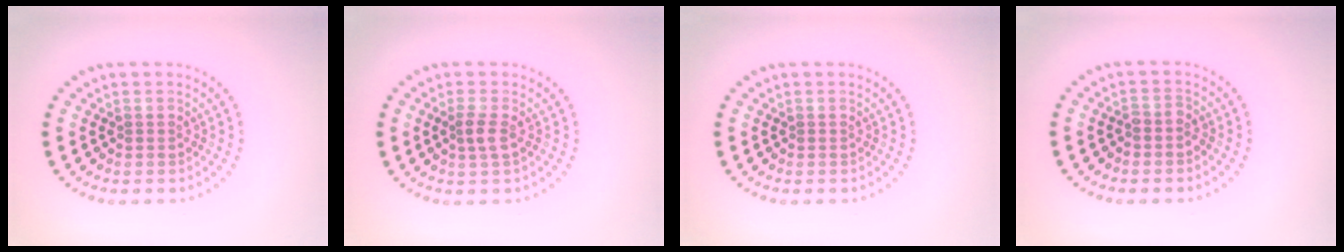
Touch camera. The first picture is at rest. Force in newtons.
{"total": 1.6, "press": 1.4, "slide": 0.8}
{"total": 0.0}
{"total": 0.8, "press": 0.6, "slide": 0.6}